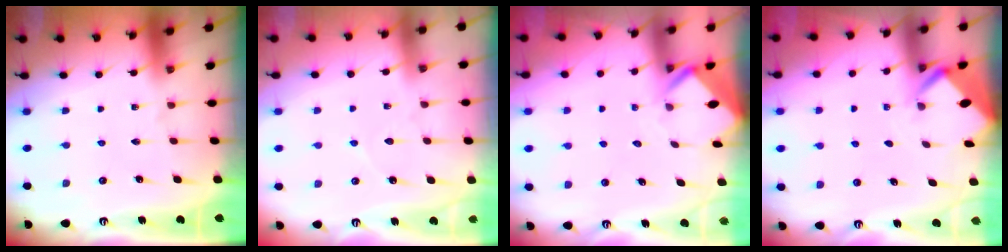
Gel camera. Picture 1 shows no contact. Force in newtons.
{"total": 2.7, "press": 2.7, "slide": 0.3}
{"total": 2.6, "press": 2.6, "slide": 0.1}
{"total": 2.9, "press": 2.9, "slide": 0.3}